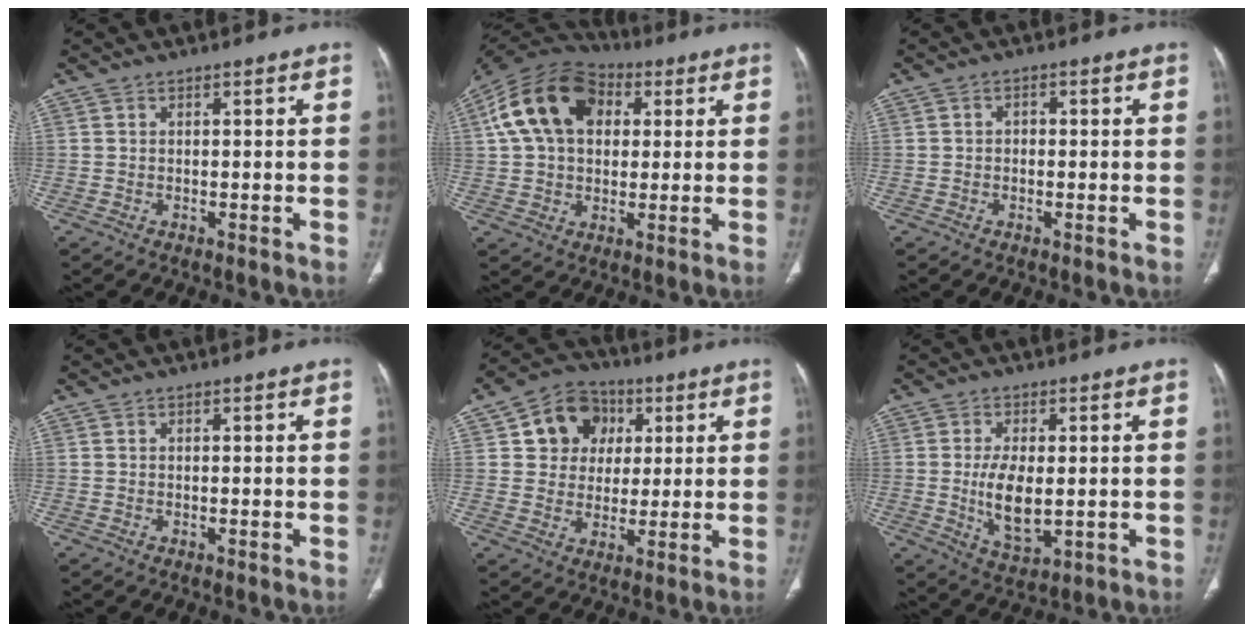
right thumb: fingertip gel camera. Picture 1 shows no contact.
{"total": 18.0, "force": [4.6, 12.4, 12.1], "torque": [-0.214, 0.020, 0.073]}
{"total": 1.3, "force": [-0.1, 1.1, 0.8], "torque": [-0.007, 0.006, -0.006]}
{"total": 0.0}
{"total": 11.2, "force": [3.5, 9.7, 4.5], "torque": [-0.034, -0.002, 0.055]}
{"total": 8.4, "force": [-0.3, 4.1, 7.3], "torque": [-0.129, -0.014, 0.006]}